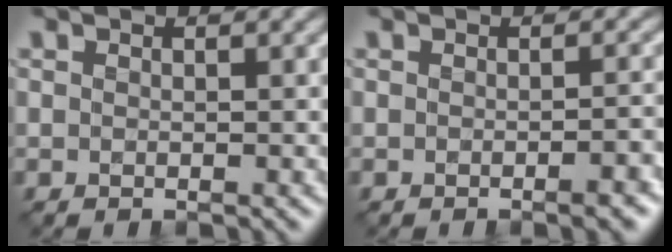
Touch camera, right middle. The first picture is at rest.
{"total": 2.2, "force": [-1.3, 0.5, 1.8], "torque": [-0.018, 0.003, -0.022]}